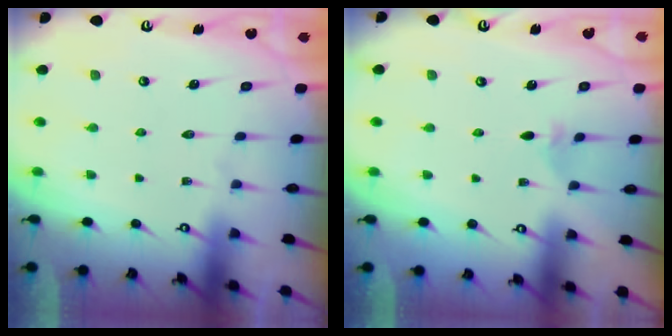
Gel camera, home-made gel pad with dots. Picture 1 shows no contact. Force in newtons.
{"total": 1.5, "press": 1.5, "slide": 0.4}